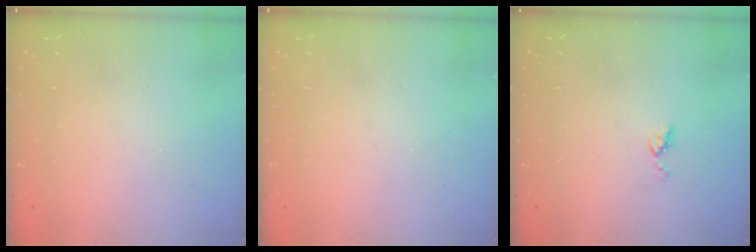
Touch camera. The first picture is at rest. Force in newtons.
{"total": 0.0}
{"total": 4.0, "press": 4.0, "slide": 0.6}